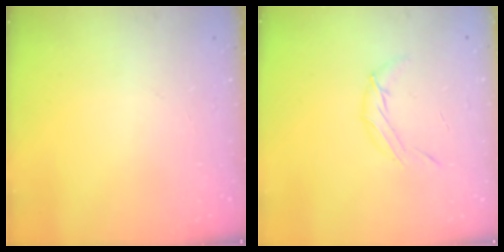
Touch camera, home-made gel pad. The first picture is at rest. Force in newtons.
{"total": 7.4, "press": 7.2, "slide": 1.3}